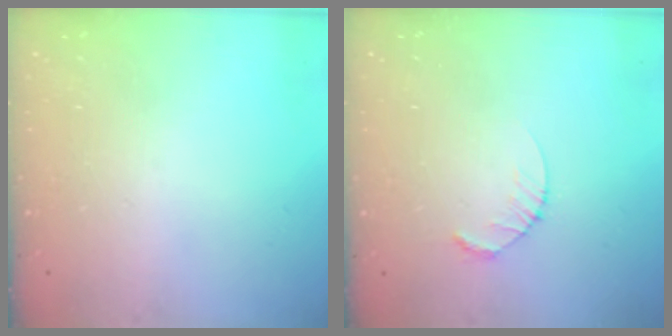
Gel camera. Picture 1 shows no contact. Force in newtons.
{"total": 2.6, "press": 2.6, "slide": 0.4}